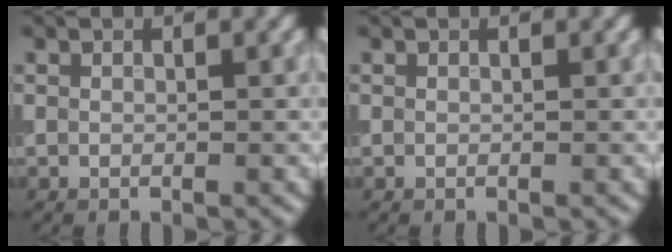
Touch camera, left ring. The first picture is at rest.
{"total": 0.0}